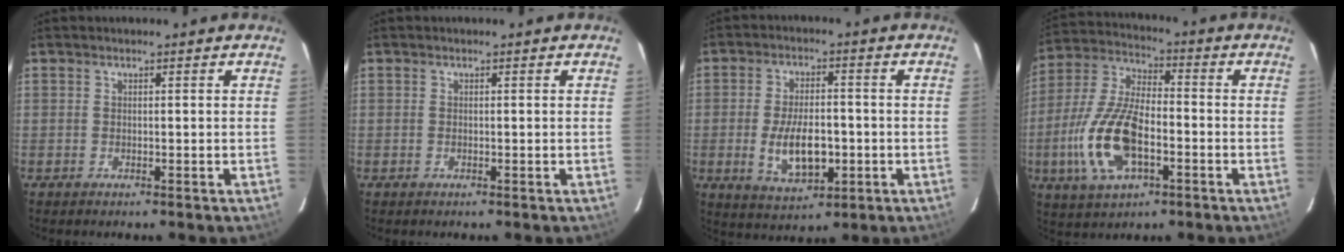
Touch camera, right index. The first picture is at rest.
{"total": 0.0}
{"total": 10.4, "force": [-2.3, 5.0, 8.7], "torque": [-0.171, -0.007, -0.029]}
{"total": 16.1, "force": [-4.9, 7.3, 13.5], "torque": [-0.298, -0.005, -0.089]}